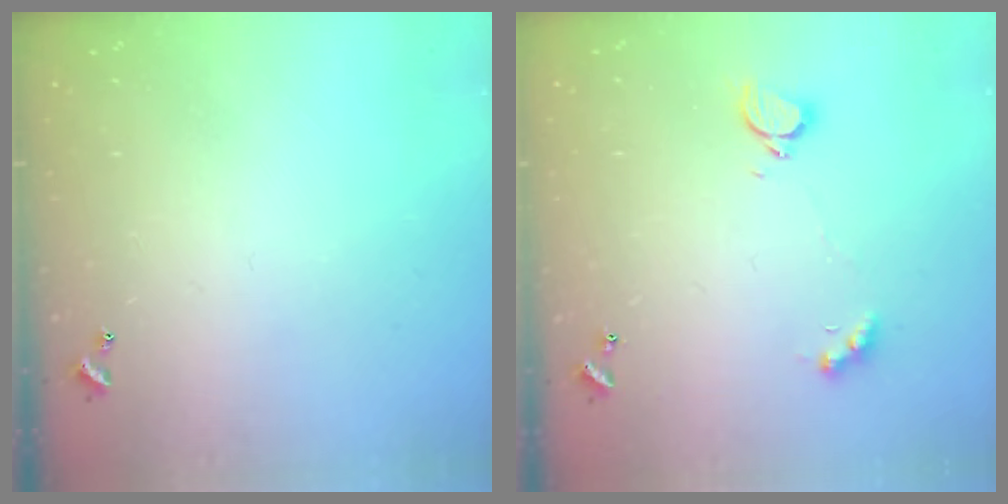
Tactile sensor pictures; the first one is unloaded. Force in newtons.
{"total": 2.5, "press": 2.4, "slide": 0.7}